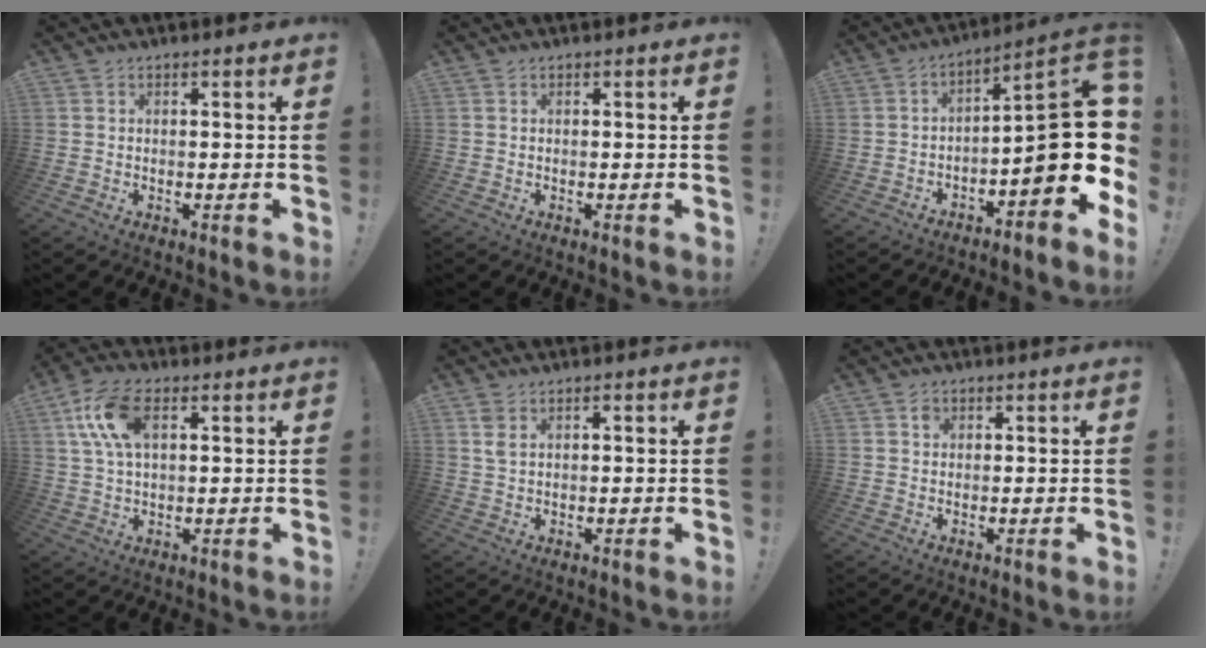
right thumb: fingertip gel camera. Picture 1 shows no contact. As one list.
[{"total": 0.0}, {"total": 18.0, "force": [-2.4, 4.5, 17.3], "torque": [-0.253, 0.005, -0.037]}, {"total": 12.3, "force": [3.9, 6.6, 9.6], "torque": [-0.188, 0.002, 0.074]}, {"total": 2.7, "force": [1.0, 1.6, 1.9], "torque": [-0.038, 0.004, 0.017]}, {"total": 1.5, "force": [0.5, 1.3, 0.5], "torque": [-0.002, 0.000, 0.007]}]